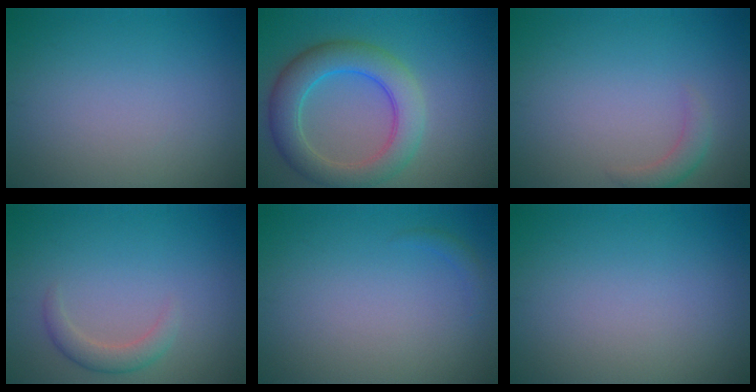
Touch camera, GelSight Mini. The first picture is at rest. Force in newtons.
{"total": 6.2, "press": 6.2, "slide": 0.2}
{"total": 1.5, "press": 1.5, "slide": 0.1}
{"total": 1.9, "press": 1.9, "slide": 0.2}
{"total": 0.7, "press": 0.7, "slide": 0.1}
{"total": 0.0}